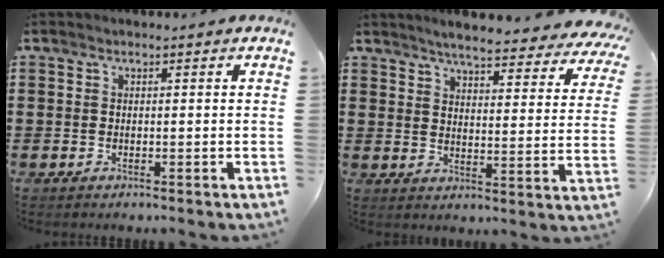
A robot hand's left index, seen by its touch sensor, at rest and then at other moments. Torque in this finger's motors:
{"motor_torque": [2.14, 0.00, 0.11, -0.07]}